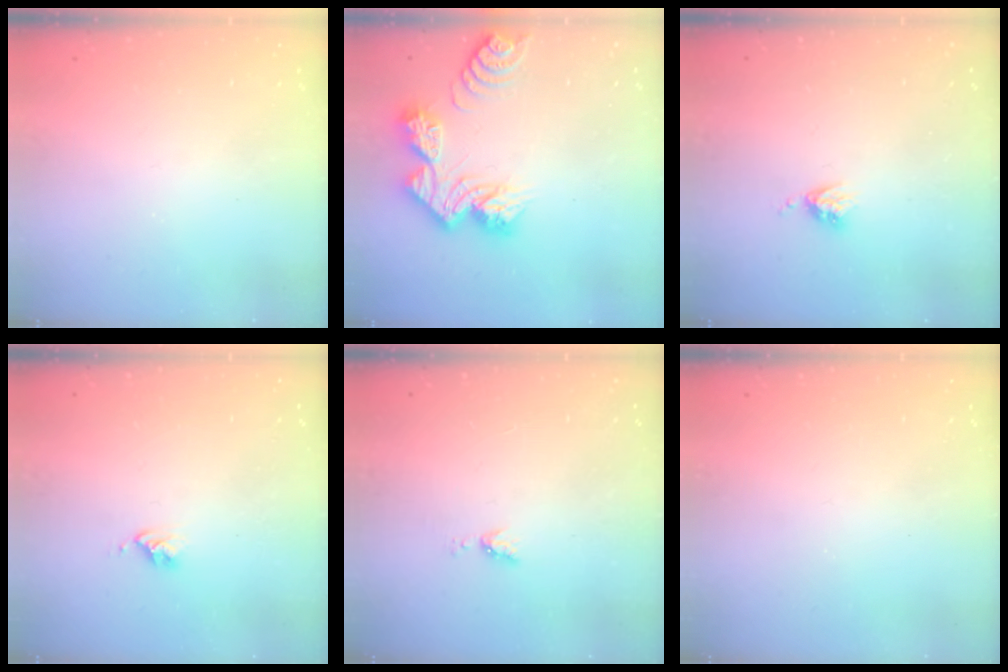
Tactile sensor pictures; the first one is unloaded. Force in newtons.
{"total": 13.0, "press": 13.0, "slide": 1.1}
{"total": 3.3, "press": 3.3, "slide": 0.4}
{"total": 2.7, "press": 2.6, "slide": 0.4}
{"total": 4.0, "press": 4.0, "slide": 0.5}
{"total": 0.0}